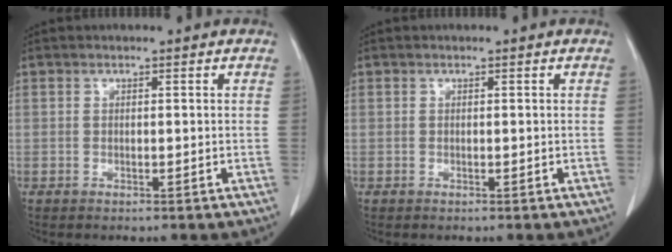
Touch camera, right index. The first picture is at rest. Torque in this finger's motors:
{"motor_torque": [-0.07, 0.11, 0.05, 0.00]}